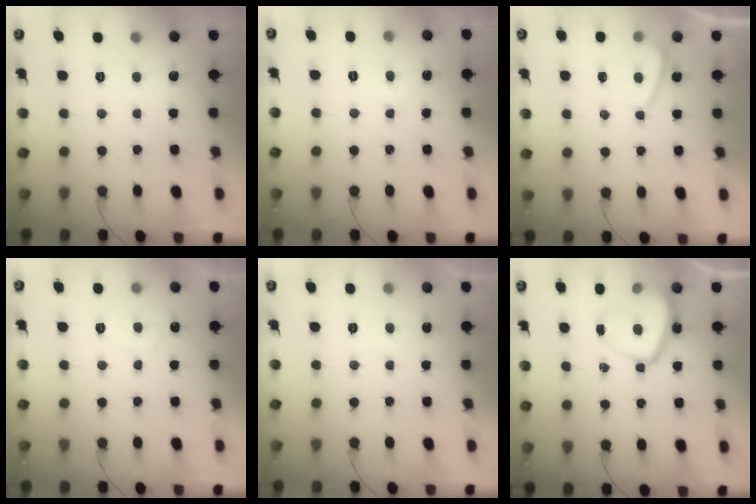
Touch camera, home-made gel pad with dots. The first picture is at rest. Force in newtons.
{"total": 2.8, "press": 2.8, "slide": 0.3}
{"total": 1.9, "press": 1.8, "slide": 0.7}
{"total": 3.0, "press": 3.0, "slide": 0.6}
{"total": 0.5, "press": 0.1, "slide": 0.5}
{"total": 11.0, "press": 10.9, "slide": 1.1}